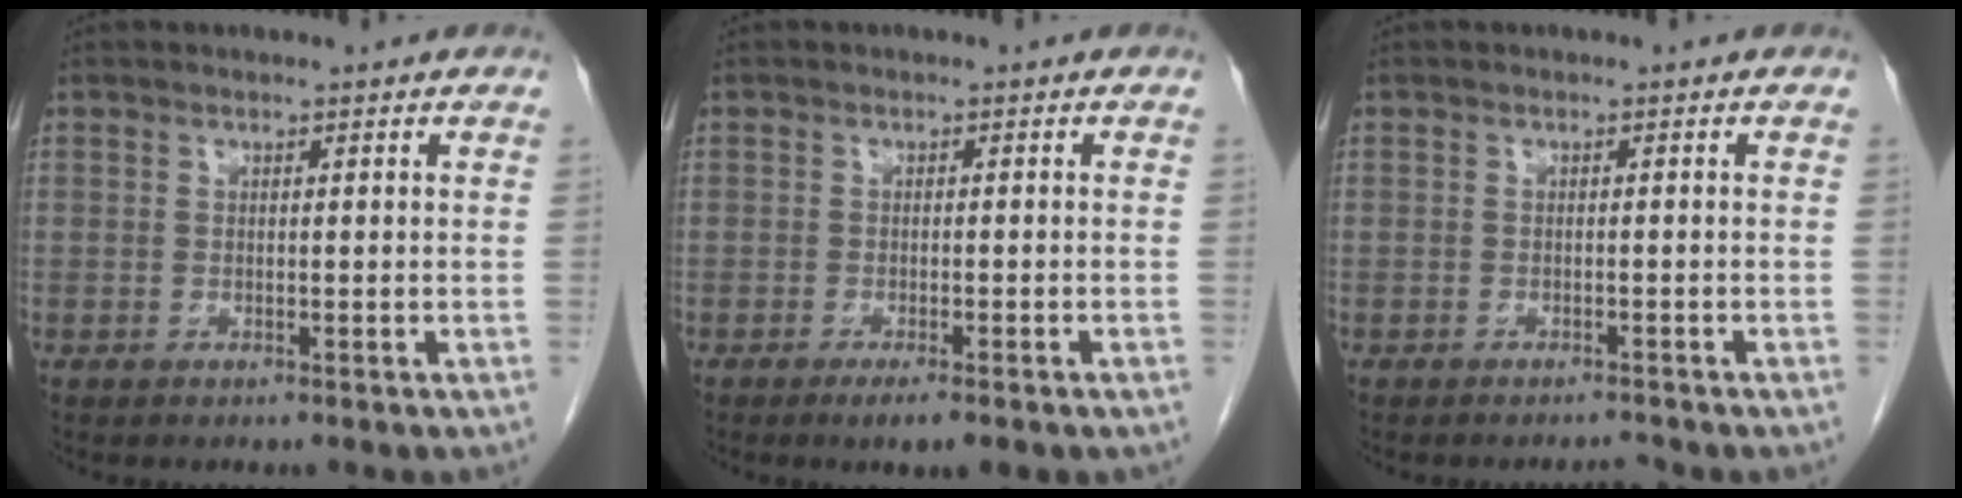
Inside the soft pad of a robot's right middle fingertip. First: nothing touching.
{"total": 3.5, "force": [-2.3, 0.6, 2.6], "torque": [-0.031, -0.006, -0.027]}
{"total": 1.2, "force": [-1.1, -0.2, -0.1], "torque": [0.000, -0.007, -0.013]}